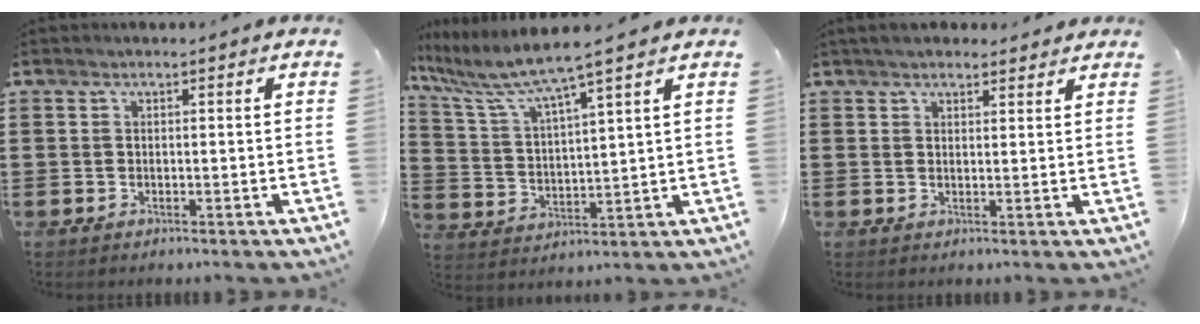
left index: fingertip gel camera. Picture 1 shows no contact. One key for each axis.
{"total": 7.0, "fx": 5.8, "fy": -0.5, "fz": 3.9, "tx": -0.101, "ty": -0.037, "tz": 0.092}
{"total": 3.1, "fx": 2.7, "fy": 1.3, "fz": 0.7, "tx": -0.021, "ty": 0.002, "tz": 0.051}